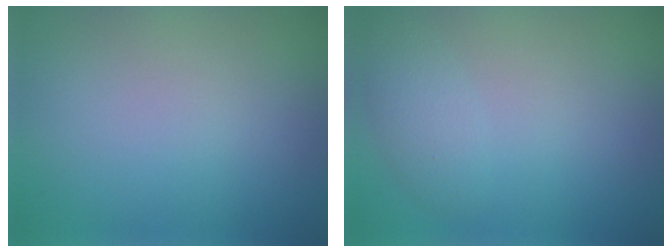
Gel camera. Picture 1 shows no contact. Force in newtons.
{"total": 1.9, "press": 1.9, "slide": 0.1}